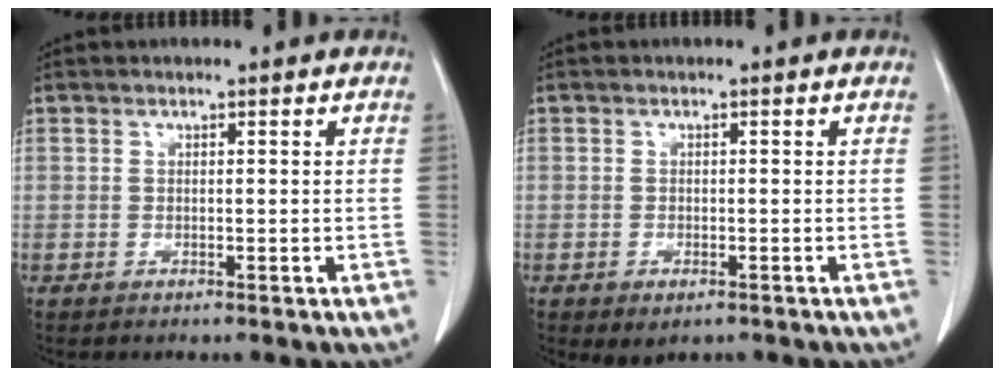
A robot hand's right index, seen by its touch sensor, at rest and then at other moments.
{"total": 2.4, "force": [-1.3, 1.4, 1.5], "torque": [-0.018, -0.003, -0.008]}